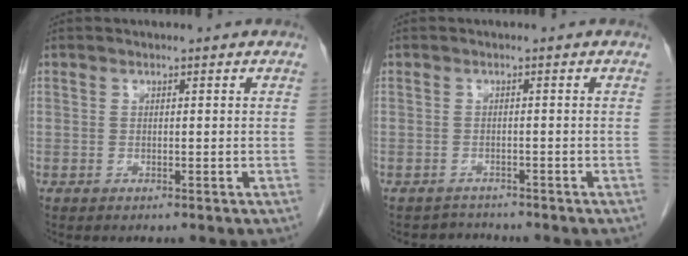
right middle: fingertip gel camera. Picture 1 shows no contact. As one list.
[{"total": 1.8, "force": [-1.5, 0.3, -0.9], "torque": [0.014, -0.006, -0.023]}]